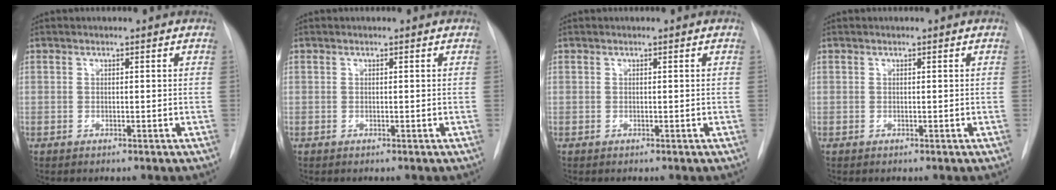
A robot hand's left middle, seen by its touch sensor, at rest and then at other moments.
{"total": 0.0}
{"total": 0.0}
{"total": 0.0}